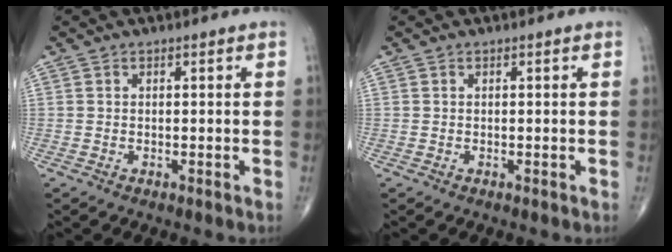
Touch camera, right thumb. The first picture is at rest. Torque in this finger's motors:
{"motor_torque": [-0.27, 0.52, -0.11, 0.03, 0.03]}